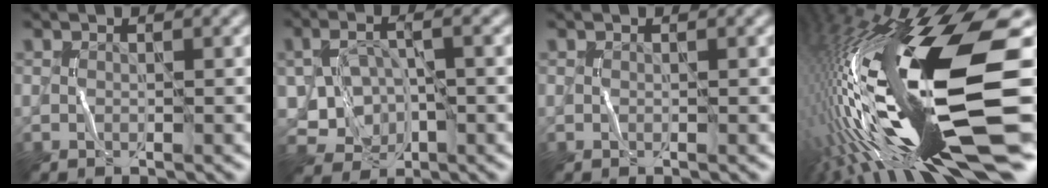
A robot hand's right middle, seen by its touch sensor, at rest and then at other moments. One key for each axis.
{"total": 3.8, "fx": -0.1, "fy": 2.9, "fz": 2.4, "tx": -0.046, "ty": -0.001, "tz": 0.001}
{"total": 0.0}
{"total": 20.3, "fx": -1.9, "fy": 5.0, "fz": 19.6, "tx": -0.369, "ty": -0.014, "tz": -0.034}